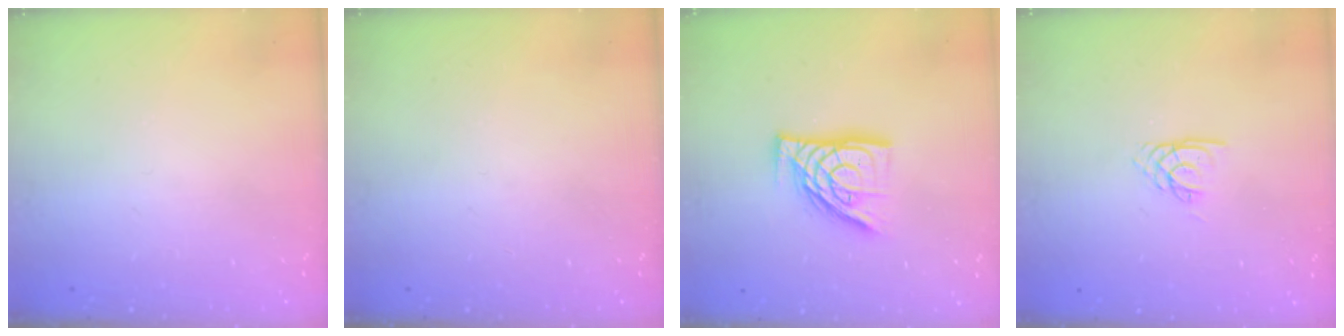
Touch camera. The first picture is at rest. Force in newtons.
{"total": 0.0}
{"total": 12.9, "press": 12.8, "slide": 1.4}
{"total": 1.9, "press": 1.9, "slide": 0.2}